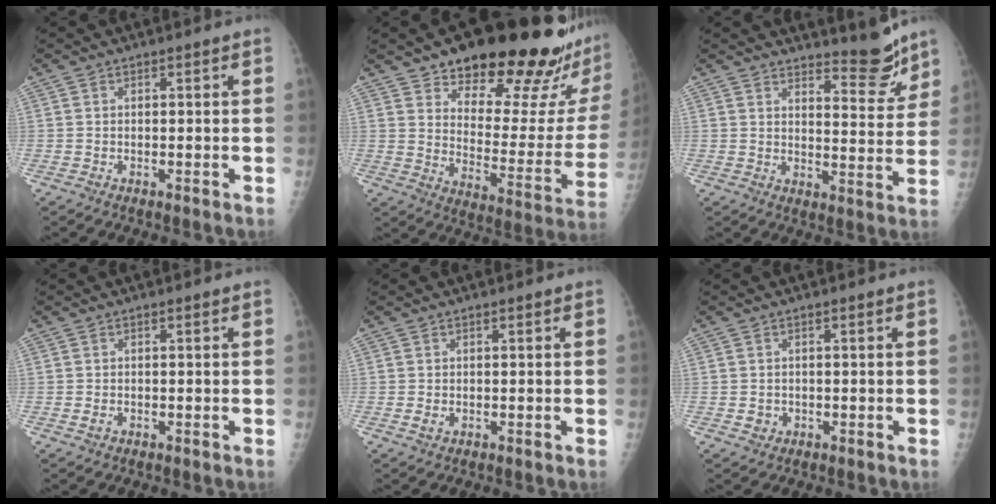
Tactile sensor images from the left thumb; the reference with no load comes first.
{"total": 26.2, "force": [19.5, 8.2, 15.5], "torque": [-0.175, -0.101, 0.265]}
{"total": 8.0, "force": [7.2, 1.6, 3.0], "torque": [-0.021, -0.071, 0.105]}
{"total": 1.0, "force": [-0.3, 0.7, 0.6], "torque": [-0.011, -0.001, -0.004]}
{"total": 1.3, "force": [0.0, 0.9, 1.0], "torque": [-0.014, -0.002, 0.003]}
{"total": 1.6, "force": [-0.3, 1.5, 0.6], "torque": [-0.004, 0.002, 0.001]}